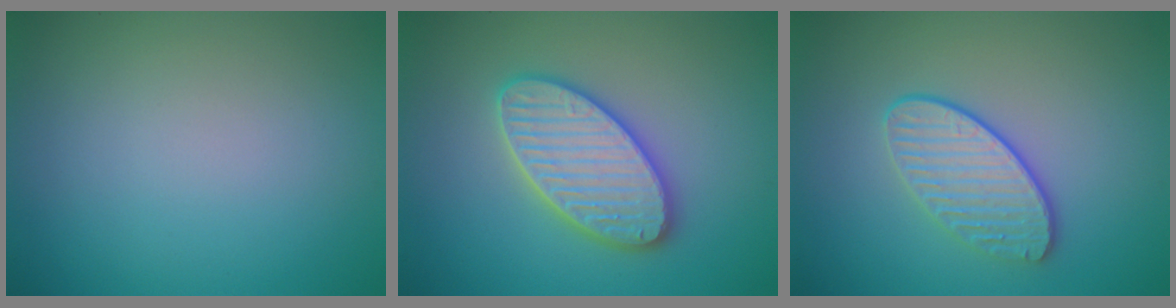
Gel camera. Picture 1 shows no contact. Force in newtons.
{"total": 5.8, "press": 5.8, "slide": 0.5}
{"total": 3.5, "press": 3.2, "slide": 1.3}